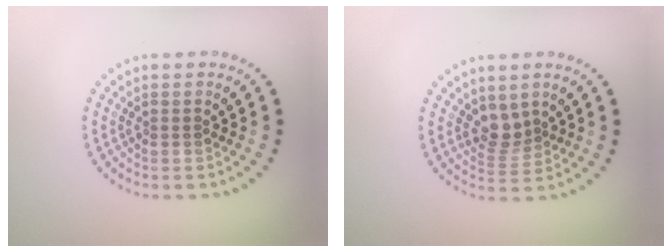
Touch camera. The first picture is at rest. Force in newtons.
{"total": 2.3, "press": 1.7, "slide": 1.6}